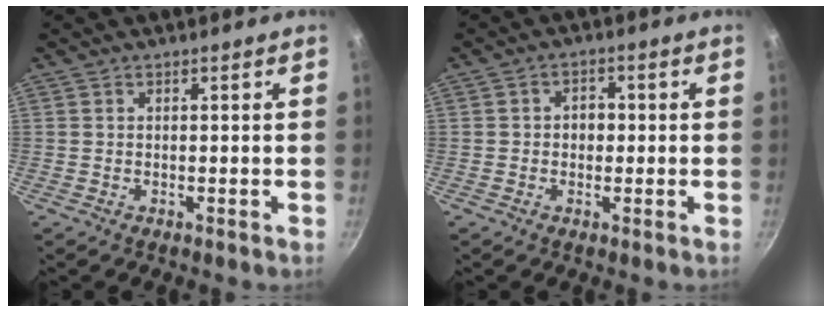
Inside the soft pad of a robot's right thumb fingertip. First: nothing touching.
{"total": 3.4, "force": [-0.1, 2.8, 1.9], "torque": [-0.008, 0.009, -0.005]}